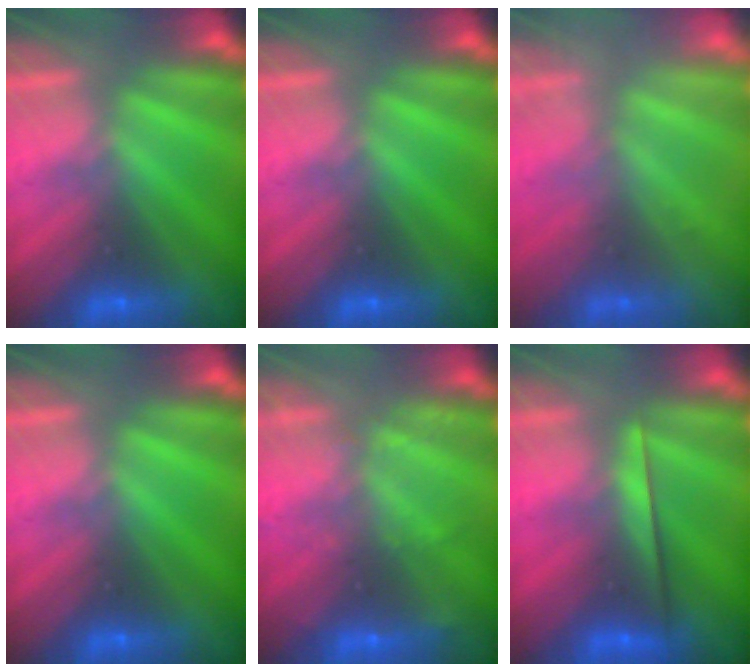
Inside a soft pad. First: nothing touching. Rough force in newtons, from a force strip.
{"total": 0.0}
{"total": 2.2}
{"total": 0.0}
{"total": 2.3}
{"total": 2.3}